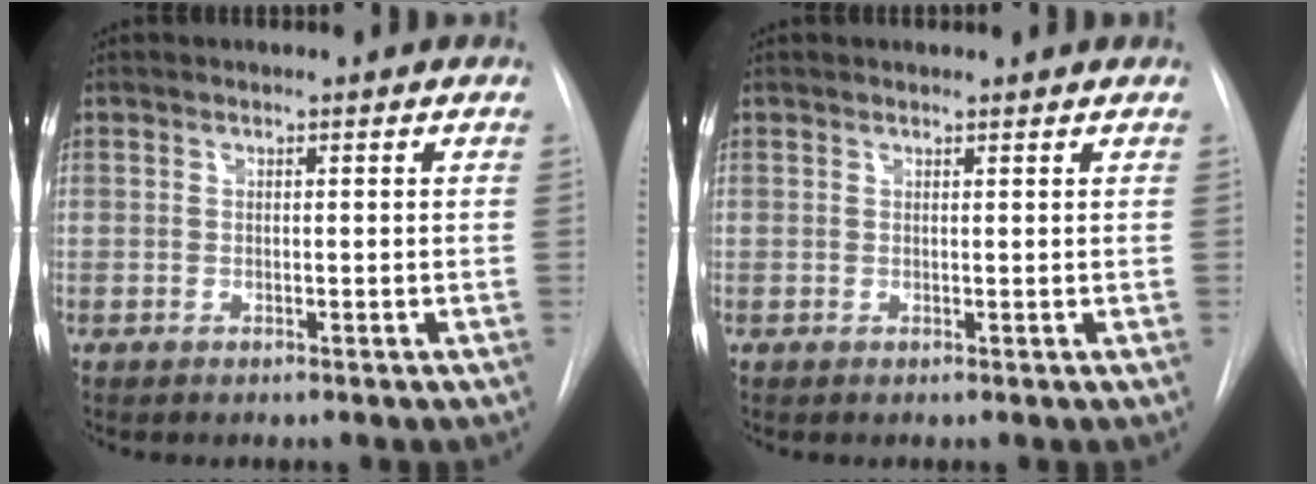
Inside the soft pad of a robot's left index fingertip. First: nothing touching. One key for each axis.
{"total": 1.3, "fx": 1.3, "fy": 0.1, "fz": 0.0, "tx": -0.009, "ty": 0.012, "tz": 0.020}